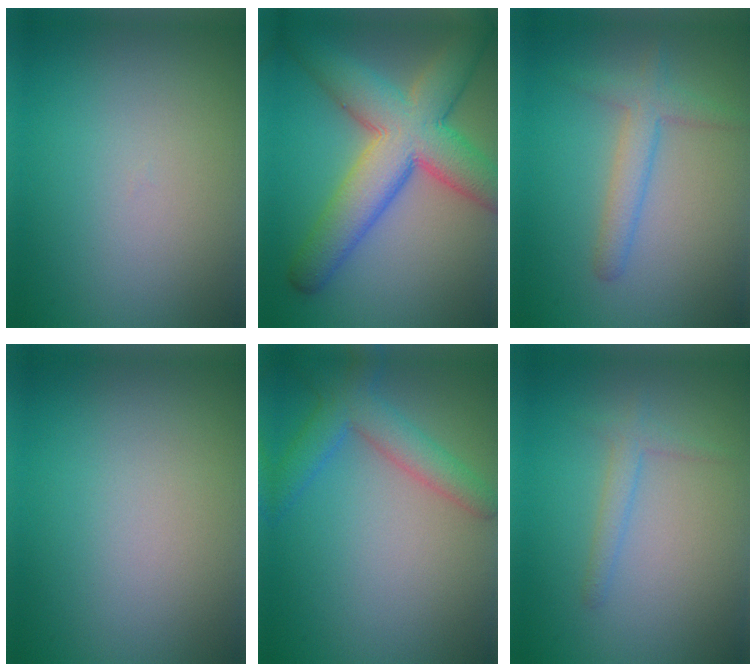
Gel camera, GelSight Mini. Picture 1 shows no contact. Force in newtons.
{"total": 9.9, "press": 9.9, "slide": 0.4}
{"total": 2.8, "press": 2.8, "slide": 0.2}
{"total": 0.0}
{"total": 3.9, "press": 3.9, "slide": 0.2}
{"total": 1.6, "press": 1.6, "slide": 0.1}